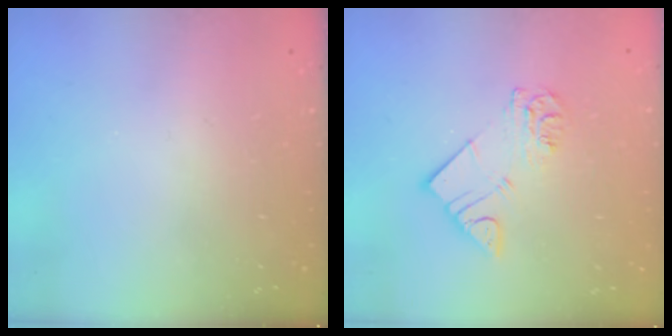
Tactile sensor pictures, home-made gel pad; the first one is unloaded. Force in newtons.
{"total": 7.7, "press": 7.7, "slide": 0.7}